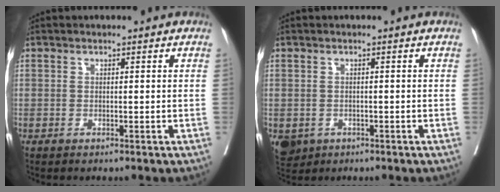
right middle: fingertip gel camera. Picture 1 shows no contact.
{"total": 4.1, "force": [-2.0, 3.4, 1.2], "torque": [-0.018, 0.000, -0.026]}